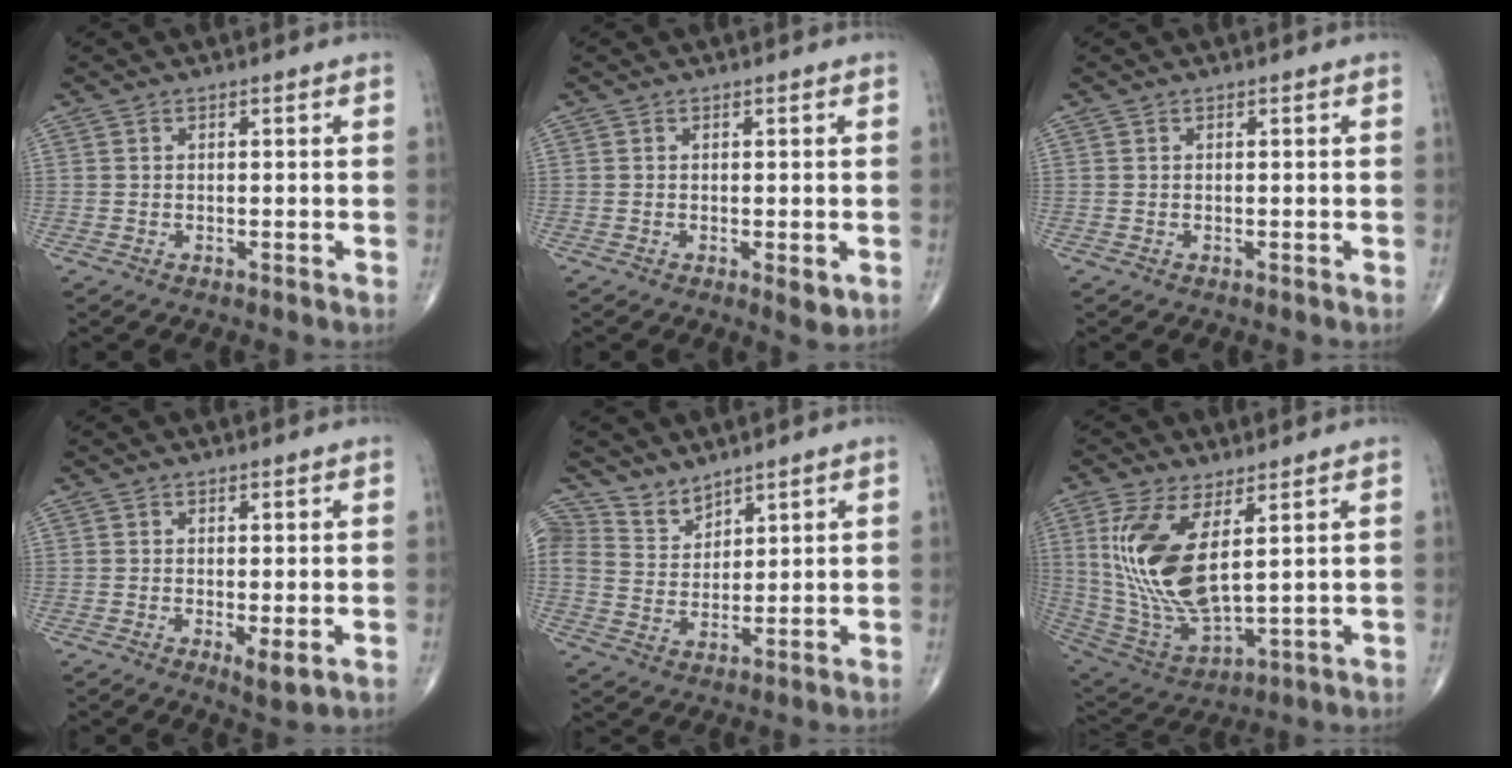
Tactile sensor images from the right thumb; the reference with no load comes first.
{"total": 2.3, "force": [-0.6, 0.8, 2.1], "torque": [-0.027, -0.006, -0.007]}
{"total": 0.0}
{"total": 3.0, "force": [-0.5, 0.9, 2.8], "torque": [-0.044, -0.011, -0.008]}
{"total": 5.4, "force": [4.7, 2.7, 0.2], "torque": [0.018, -0.041, 0.103]}
{"total": 16.6, "force": [4.5, 6.9, 14.5], "torque": [-0.299, -0.028, 0.106]}